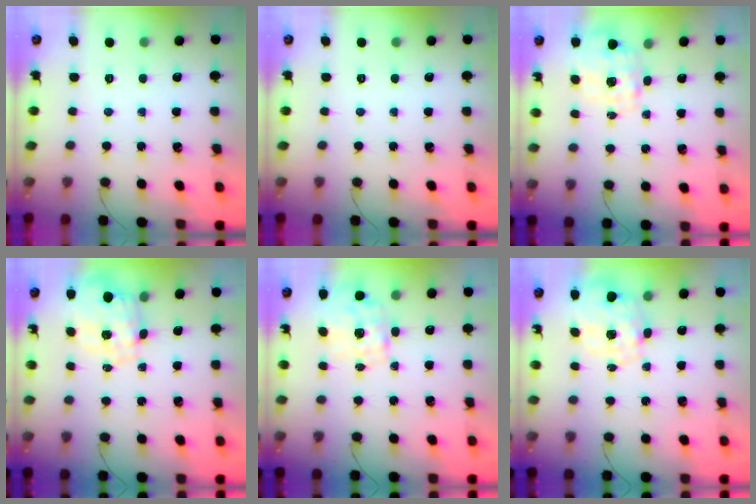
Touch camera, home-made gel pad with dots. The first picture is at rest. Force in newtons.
{"total": 0.0}
{"total": 1.5, "press": 1.4, "slide": 0.5}
{"total": 1.7, "press": 1.6, "slide": 0.6}
{"total": 1.6, "press": 1.4, "slide": 0.7}
{"total": 2.1, "press": 1.8, "slide": 1.0}